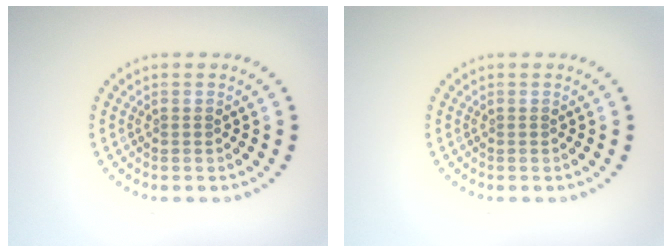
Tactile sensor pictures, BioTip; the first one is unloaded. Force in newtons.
{"total": 0.0}